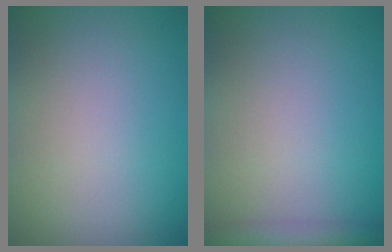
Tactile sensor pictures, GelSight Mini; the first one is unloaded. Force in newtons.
{"total": 2.4, "press": 2.4, "slide": 0.1}